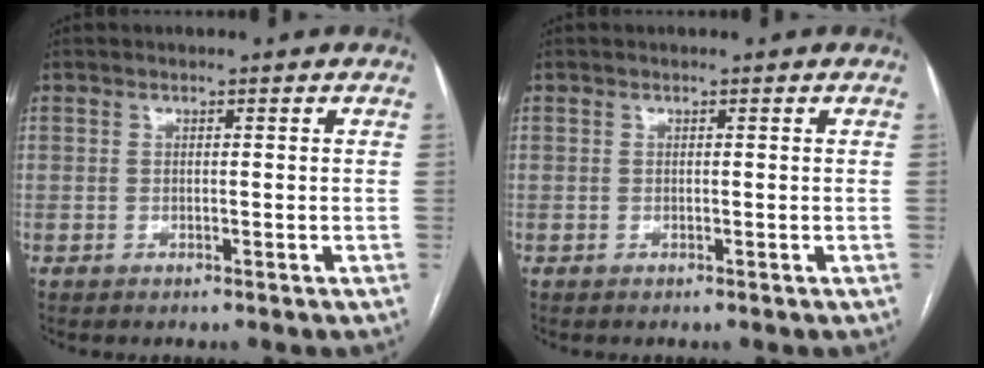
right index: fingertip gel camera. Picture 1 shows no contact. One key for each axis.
{"total": 0.0}